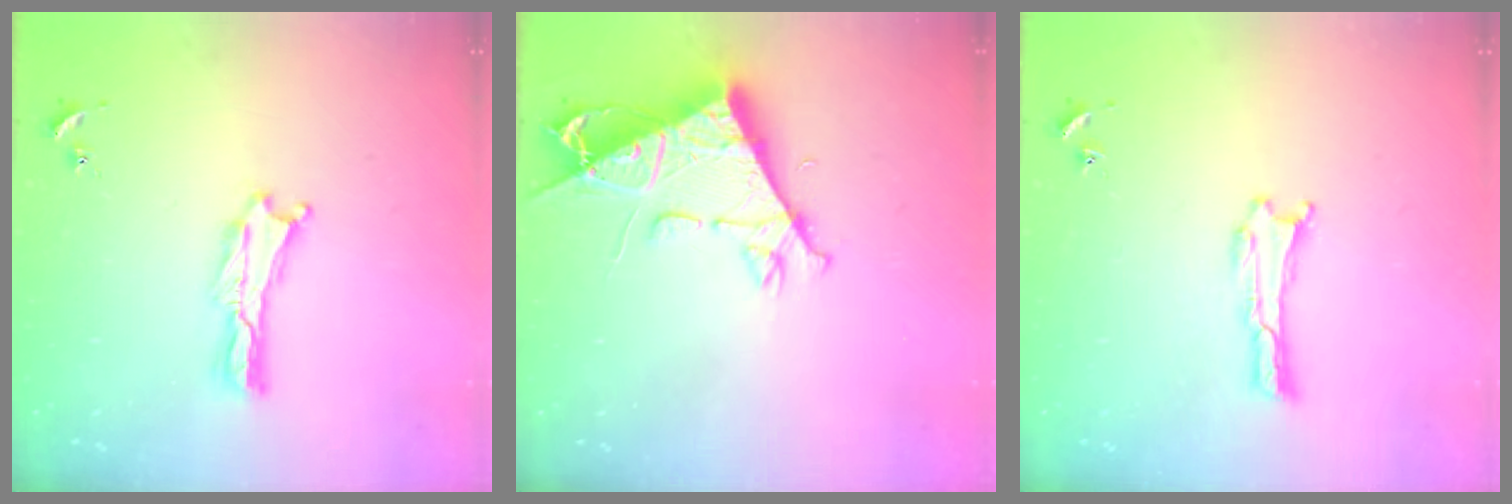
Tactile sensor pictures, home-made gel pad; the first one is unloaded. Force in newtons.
{"total": 9.7, "press": 9.6, "slide": 1.4}
{"total": 0.0}